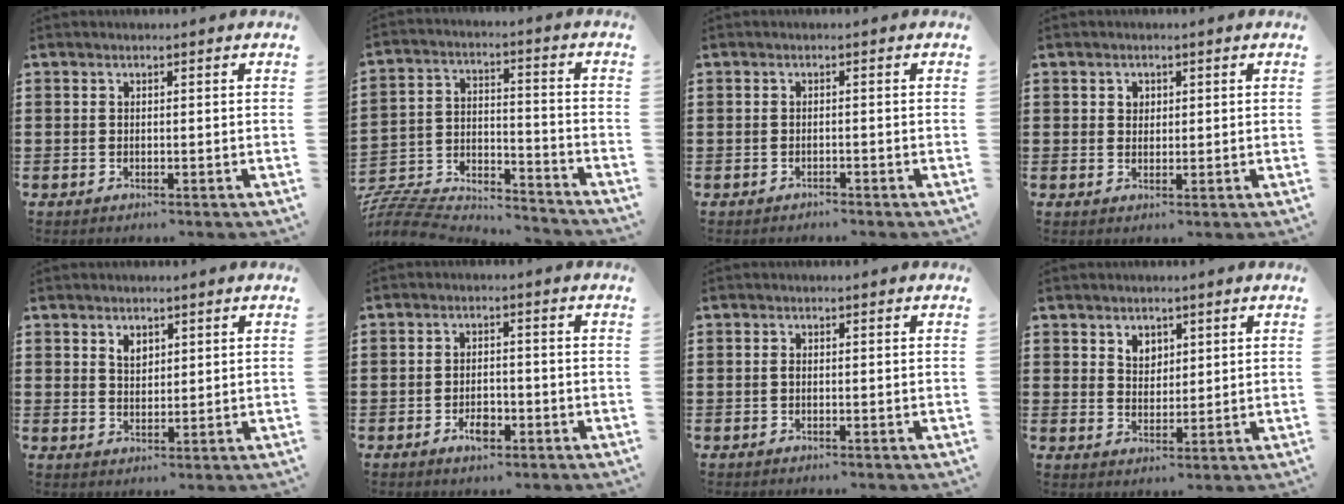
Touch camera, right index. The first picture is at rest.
{"total": 7.1, "force": [-6.8, 1.5, 1.1], "torque": [-0.038, -0.004, -0.140]}
{"total": 0.8, "force": [-0.8, 0.1, 0.1], "torque": [-0.005, 0.001, -0.017]}
{"total": 1.5, "force": [0.6, 1.3, 0.4], "torque": [-0.012, 0.007, 0.011]}
{"total": 2.3, "force": [1.5, 1.5, 1.0], "torque": [-0.025, 0.005, 0.027]}
{"total": 3.8, "force": [-1.8, 1.9, 2.8], "torque": [-0.039, 0.002, -0.033]}
{"total": 0.6, "force": [-0.2, 0.3, 0.5], "torque": [-0.013, -0.003, -0.002]}
{"total": 3.0, "force": [1.9, 2.2, 0.6], "torque": [-0.021, 0.010, 0.035]}